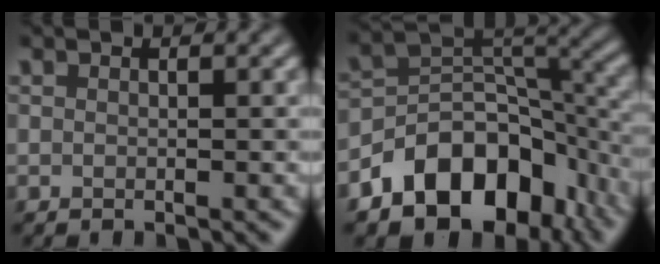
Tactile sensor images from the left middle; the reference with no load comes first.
{"total": 10.0, "force": [-5.5, 6.5, 5.3], "torque": [-0.068, 0.010, -0.103]}